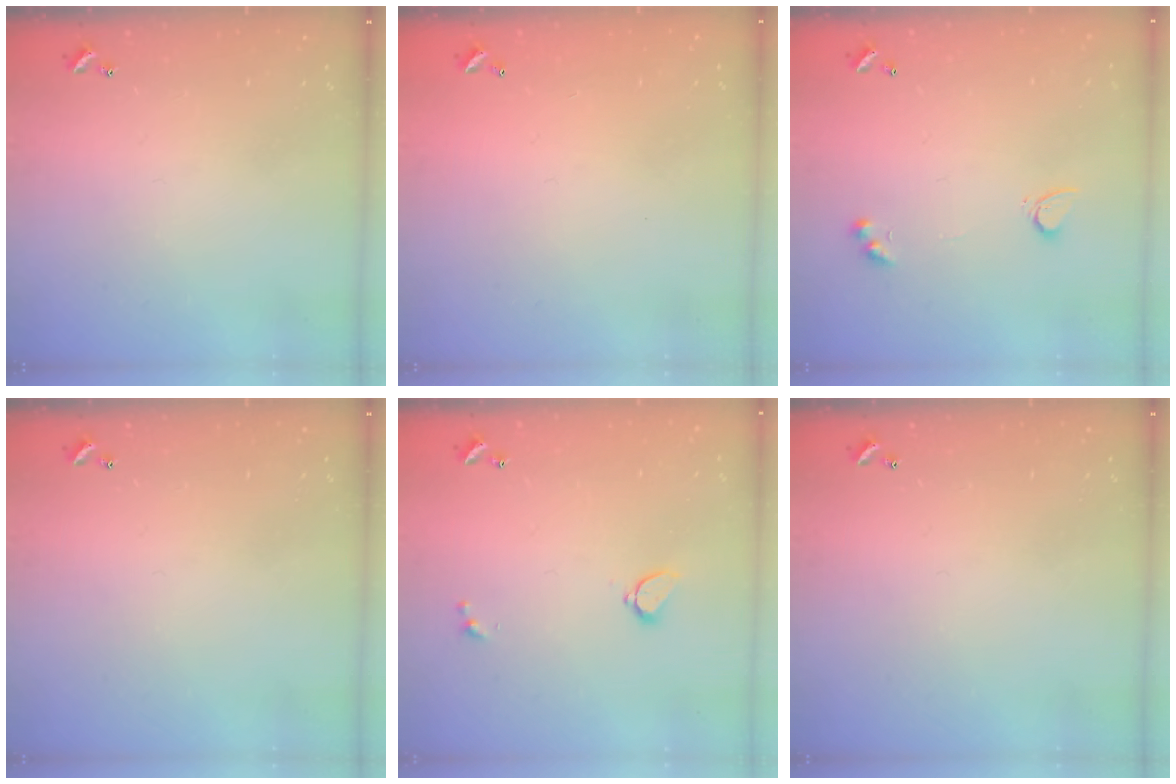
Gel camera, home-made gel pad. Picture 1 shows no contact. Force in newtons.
{"total": 2.9, "press": 2.9, "slide": 0.1}
{"total": 2.9, "press": 2.6, "slide": 1.3}
{"total": 0.0}
{"total": 1.7, "press": 1.6, "slide": 0.5}
{"total": 0.0}